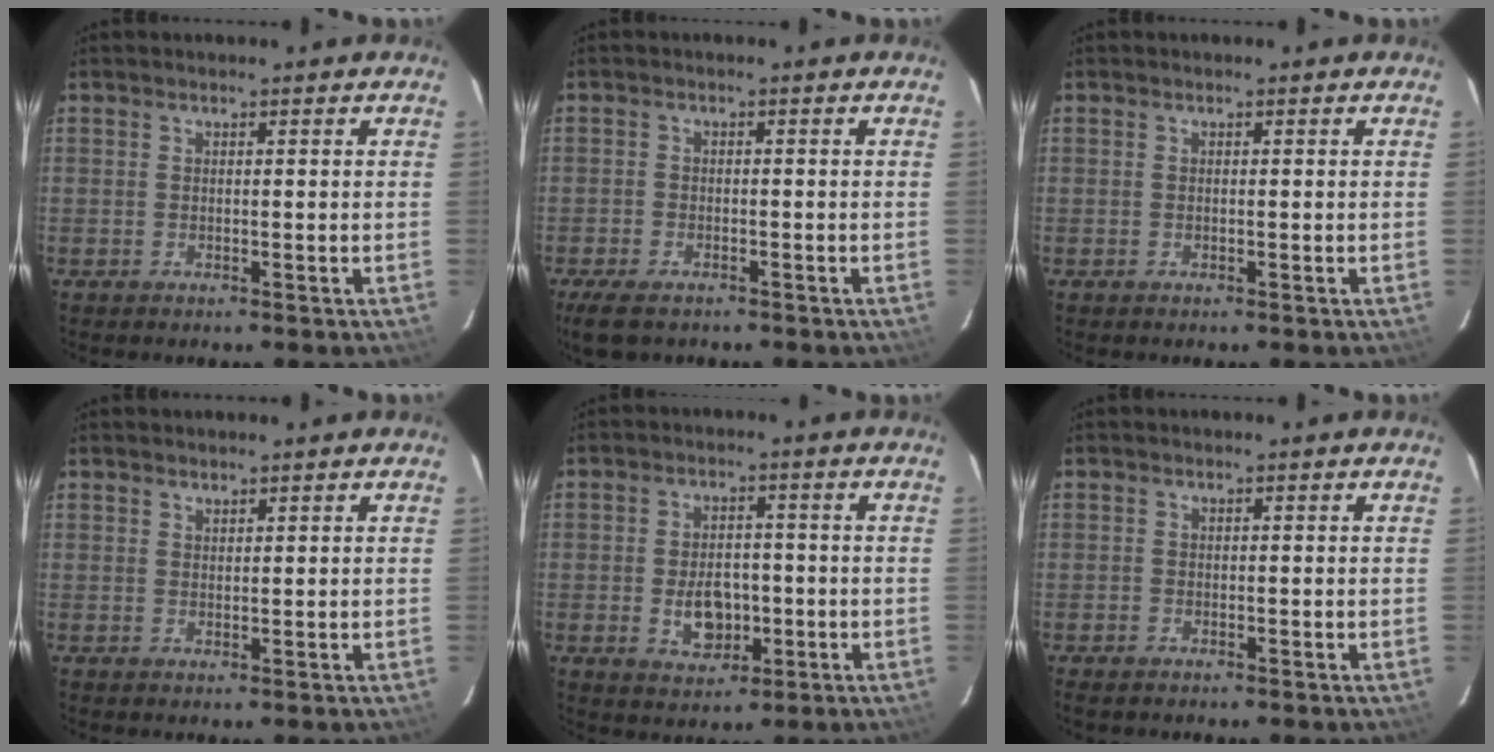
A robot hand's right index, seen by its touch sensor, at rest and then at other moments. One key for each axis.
{"total": 6.0, "fx": -4.4, "fy": 2.7, "fz": 3.0, "tx": -0.078, "ty": -0.017, "tz": -0.079}
{"total": 0.0}
{"total": 1.0, "fx": 0.9, "fy": 0.4, "fz": 0.1, "tx": -0.003, "ty": 0.002, "tz": 0.017}
{"total": 7.2, "fx": -1.7, "fy": 4.8, "fz": 5.0, "tx": -0.098, "ty": 0.001, "tz": -0.020}
{"total": 1.1, "fx": -0.9, "fy": 0.6, "fz": 0.3, "tx": -0.008, "ty": -0.001, "tz": -0.017}